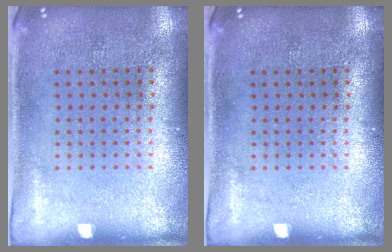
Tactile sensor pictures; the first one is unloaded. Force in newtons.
{"total": 0.0}